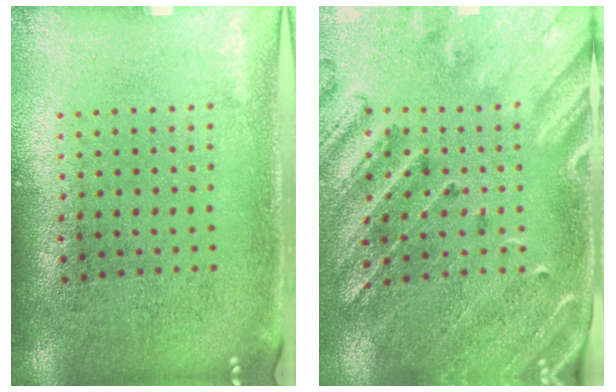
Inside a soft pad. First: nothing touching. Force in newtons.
{"total": 2.6, "press": 2.4, "slide": 0.9}